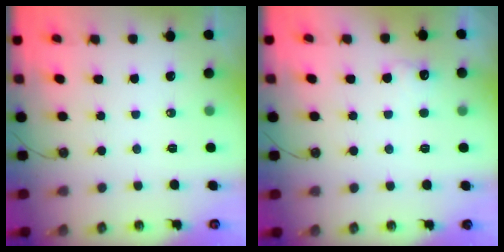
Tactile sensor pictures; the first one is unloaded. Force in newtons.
{"total": 5.7, "press": 5.6, "slide": 1.3}